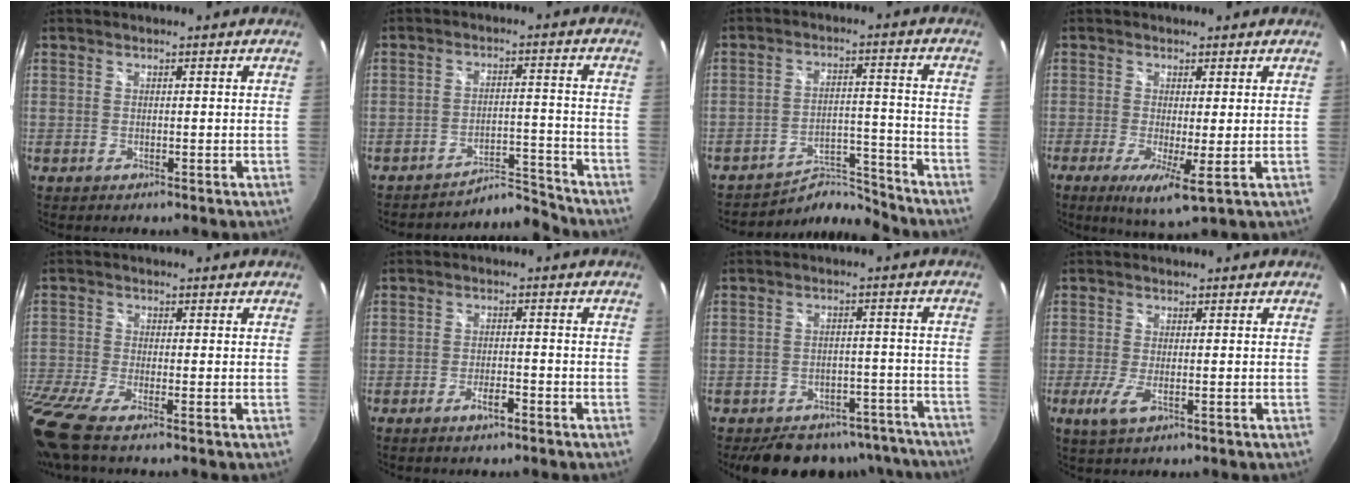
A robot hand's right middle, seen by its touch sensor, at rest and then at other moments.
{"total": 6.4, "force": [-6.3, -0.6, -1.0], "torque": [0.008, 0.023, -0.103]}
{"total": 7.4, "force": [-7.3, 0.9, -0.1], "torque": [-0.010, 0.027, -0.121]}
{"total": 6.0, "force": [-1.2, 0.6, 5.9], "torque": [-0.114, -0.019, -0.021]}
{"total": 10.0, "force": [-7.4, 0.9, 6.6], "torque": [-0.159, -0.051, -0.143]}
{"total": 3.0, "force": [-2.2, 0.6, 1.9], "torque": [-0.046, 0.002, -0.037]}
{"total": 18.3, "force": [-15.6, 7.6, 5.9], "torque": [-0.113, 0.033, -0.178]}
{"total": 3.5, "force": [-1.2, 0.7, 3.2], "torque": [-0.070, -0.009, -0.023]}